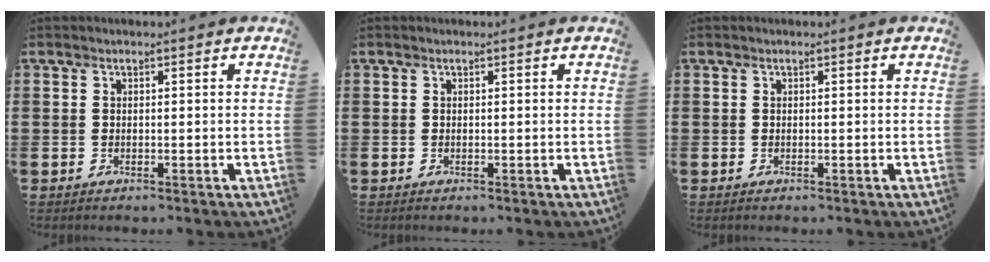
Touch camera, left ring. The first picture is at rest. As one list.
[{"total": 0.0}, {"total": 0.0}]